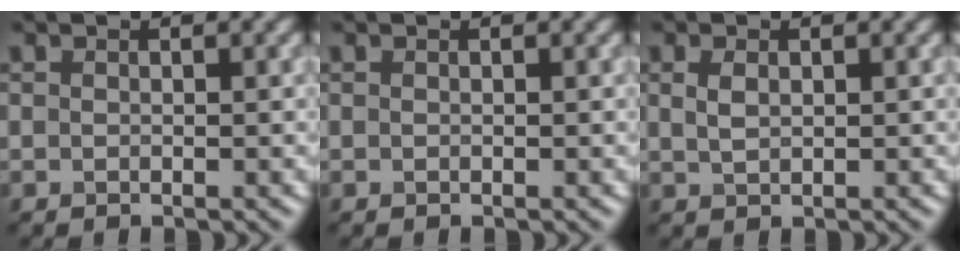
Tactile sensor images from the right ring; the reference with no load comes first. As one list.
[{"total": 0.0}, {"total": 1.3, "force": [0.5, 0.8, 1.0], "torque": [-0.024, -0.001, 0.013]}]